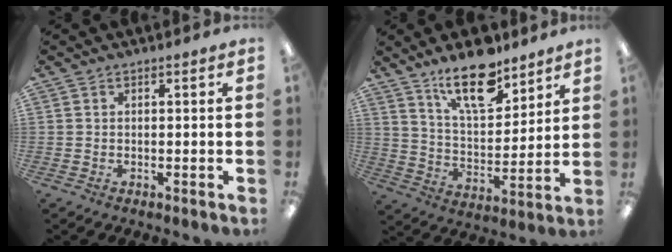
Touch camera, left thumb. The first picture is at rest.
{"total": 16.3, "force": [12.2, 6.1, 9.1], "torque": [-0.151, -0.067, 0.209]}